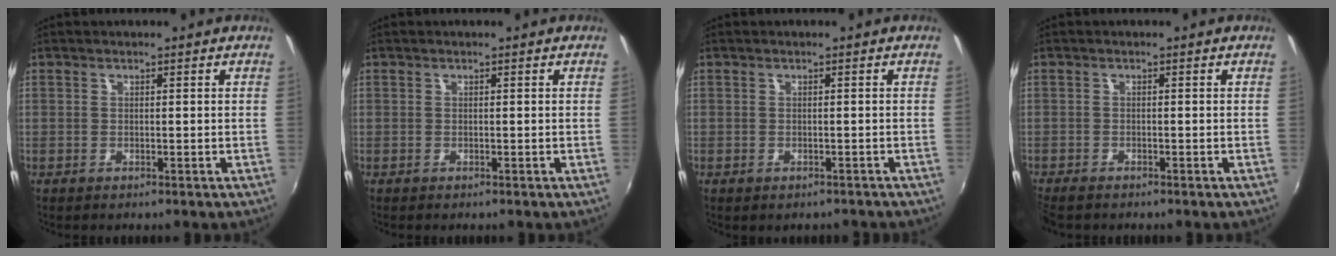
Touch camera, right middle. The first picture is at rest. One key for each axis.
{"total": 0.0}
{"total": 1.8, "fx": -1.4, "fy": 0.8, "fz": 0.7, "tx": -0.015, "ty": -0.006, "tz": -0.016}
{"total": 2.8, "fx": -2.5, "fy": 0.8, "fz": 1.2, "tx": -0.031, "ty": -0.015, "tz": -0.048}